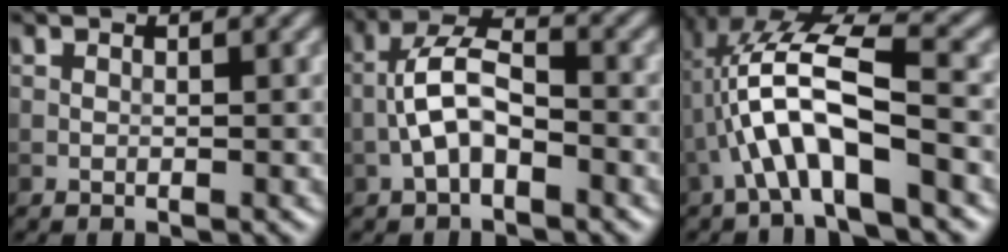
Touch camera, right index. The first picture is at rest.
{"total": 4.6, "force": [-1.7, 2.0, 3.8], "torque": [-0.075, 0.016, -0.039]}
{"total": 8.4, "force": [-2.1, 2.4, 7.8], "torque": [-0.154, 0.021, -0.040]}